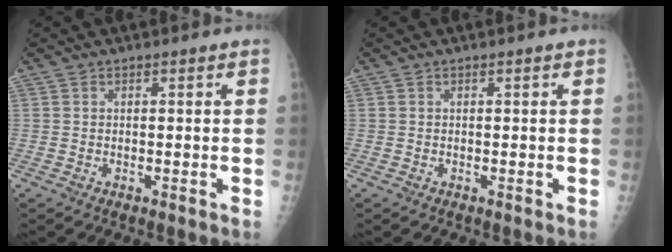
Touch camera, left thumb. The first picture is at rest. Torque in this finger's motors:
{"motor_torque": [-0.30, 0.31, -0.28, 0.17, 0.00]}